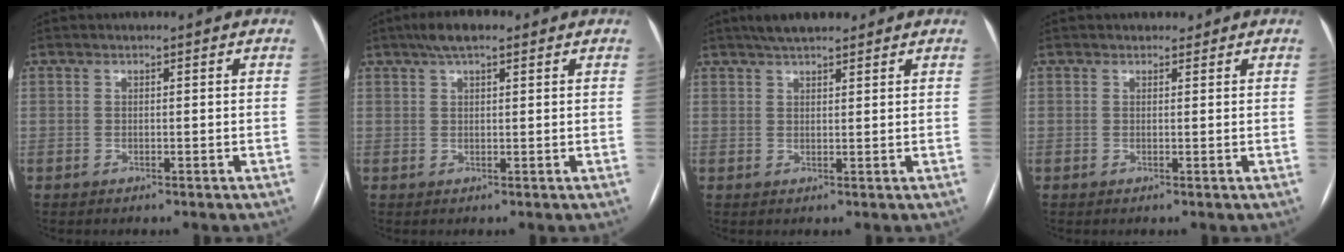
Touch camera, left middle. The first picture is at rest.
{"total": 4.9, "force": [3.3, 1.4, 3.4], "torque": [-0.065, 0.023, 0.053]}
{"total": 5.8, "force": [4.7, 1.5, 3.1], "torque": [-0.047, 0.025, 0.077]}
{"total": 1.0, "force": [0.8, 0.6, 0.0], "torque": [0.001, 0.000, 0.007]}